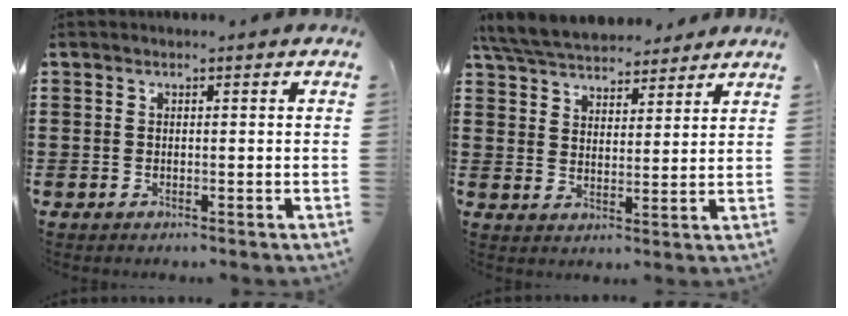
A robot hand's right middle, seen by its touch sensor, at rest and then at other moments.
{"total": 6.7, "force": [6.5, 1.4, 1.2], "torque": [-0.051, -0.021, 0.120]}